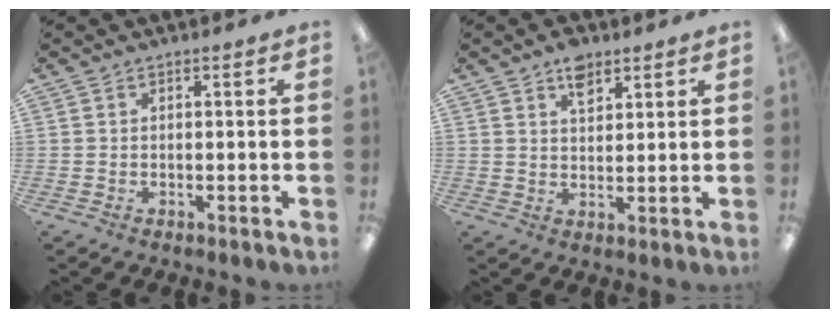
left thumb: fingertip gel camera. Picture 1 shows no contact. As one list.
[{"total": 5.6, "force": [3.7, 3.0, 2.8], "torque": [-0.033, -0.016, 0.063]}]